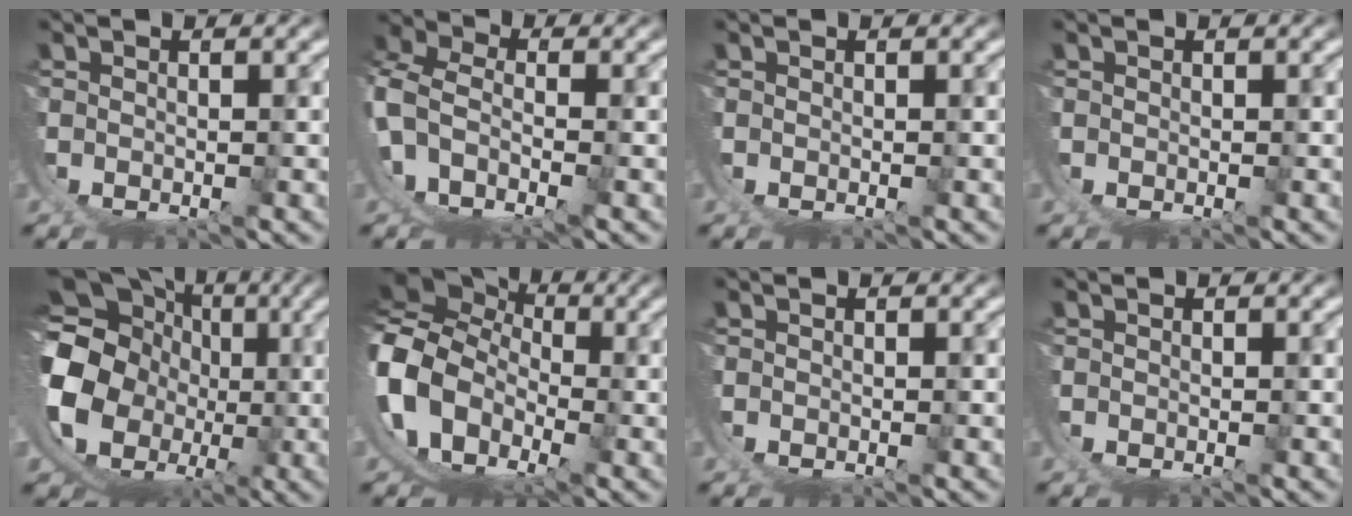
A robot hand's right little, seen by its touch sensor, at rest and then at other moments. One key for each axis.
{"total": 6.8, "fx": -1.8, "fy": 4.7, "fz": 4.6, "tx": -0.120, "ty": -0.032, "tz": -0.024}
{"total": 0.0}
{"total": 0.0}
{"total": 18.8, "fx": -0.3, "fy": 15.7, "fz": 10.3, "tx": -0.231, "ty": -0.071, "tz": 0.005}
{"total": 18.1, "fx": -1.8, "fy": 16.0, "fz": 8.2, "tx": -0.244, "ty": -0.069, "tz": -0.034}
{"total": 0.0}
{"total": 0.0}